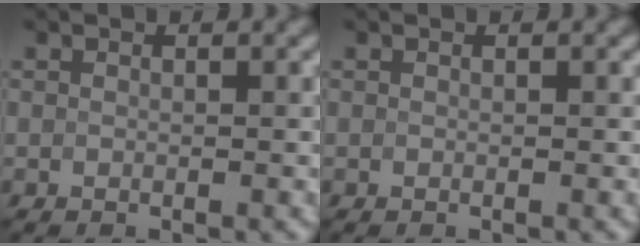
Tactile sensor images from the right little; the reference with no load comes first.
{"total": 0.0}